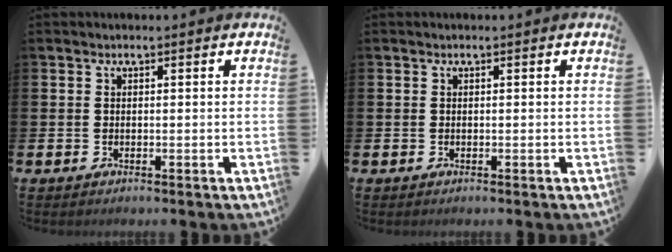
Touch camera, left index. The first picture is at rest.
{"total": 0.0}